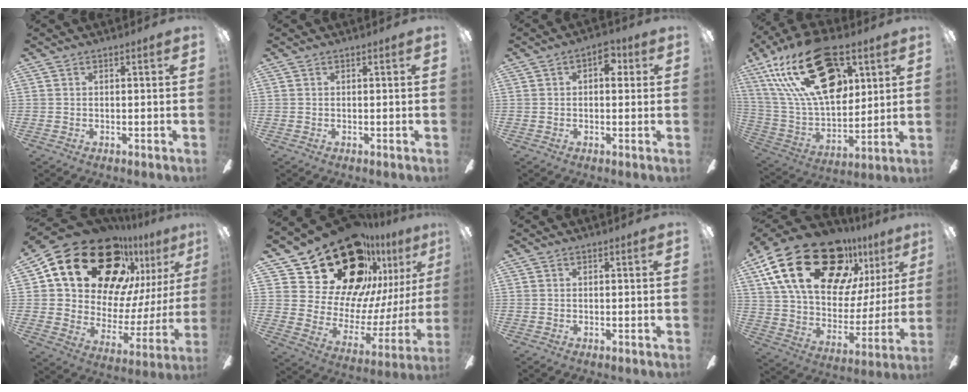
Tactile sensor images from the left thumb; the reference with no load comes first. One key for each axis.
{"total": 0.0}
{"total": 5.5, "fx": 1.5, "fy": 3.2, "fz": 4.2, "tx": -0.041, "ty": 0.000, "tz": 0.019}
{"total": 28.9, "fx": 13.5, "fy": 15.6, "fz": 20.2, "tx": -0.380, "ty": -0.060, "tz": 0.237}
{"total": 27.5, "fx": 17.8, "fy": 15.4, "fz": 14.2, "tx": -0.229, "ty": -0.110, "tz": 0.333}
{"total": 29.7, "fx": 20.2, "fy": 15.8, "fz": 15.1, "tx": -0.251, "ty": -0.141, "tz": 0.387}
{"total": 0.0}
{"total": 29.4, "fx": 16.4, "fy": 15.9, "fz": 18.5, "tx": -0.327, "ty": -0.097, "tz": 0.304}